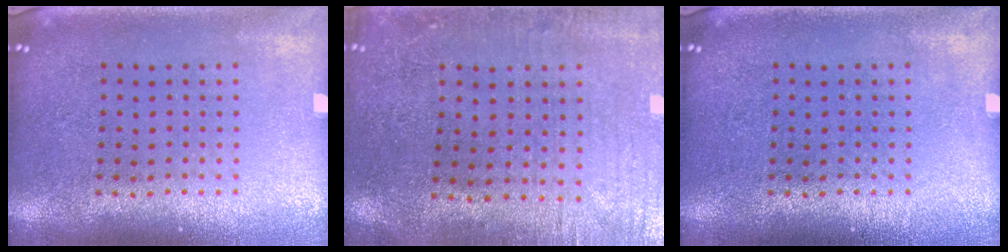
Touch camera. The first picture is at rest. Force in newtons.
{"total": 0.5, "press": 0.3, "slide": 0.5}
{"total": 0.0}